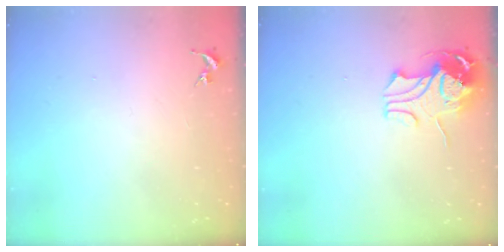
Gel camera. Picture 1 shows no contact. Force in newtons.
{"total": 10.8, "press": 10.7, "slide": 1.3}